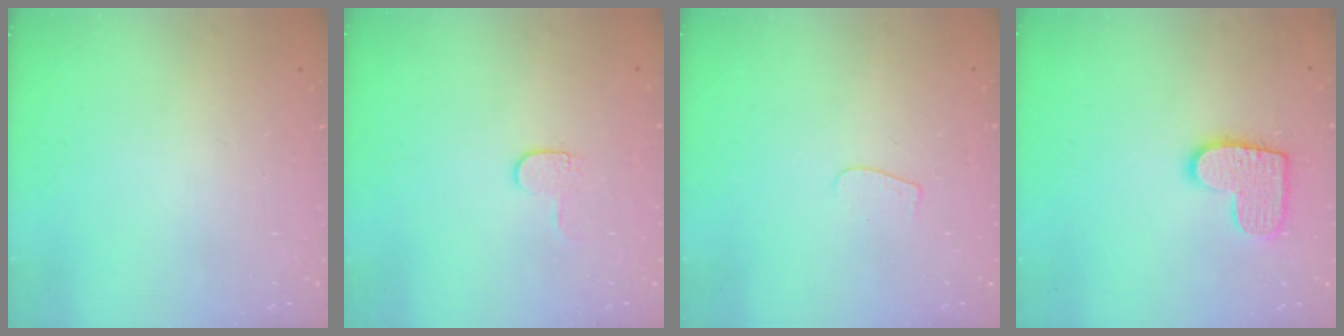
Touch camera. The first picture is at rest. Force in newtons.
{"total": 3.4, "press": 3.4, "slide": 0.4}
{"total": 3.7, "press": 3.7, "slide": 0.3}
{"total": 11.2, "press": 11.2, "slide": 0.7}